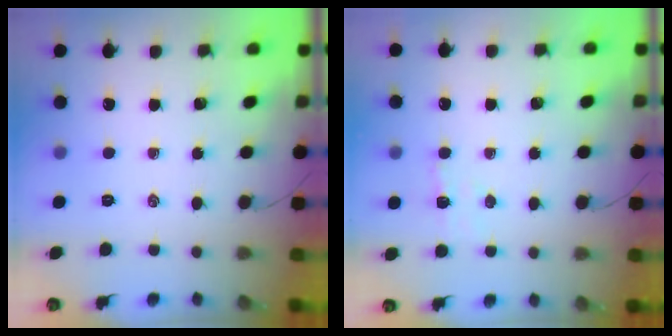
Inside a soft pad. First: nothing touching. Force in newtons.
{"total": 4.9, "press": 4.7, "slide": 1.3}